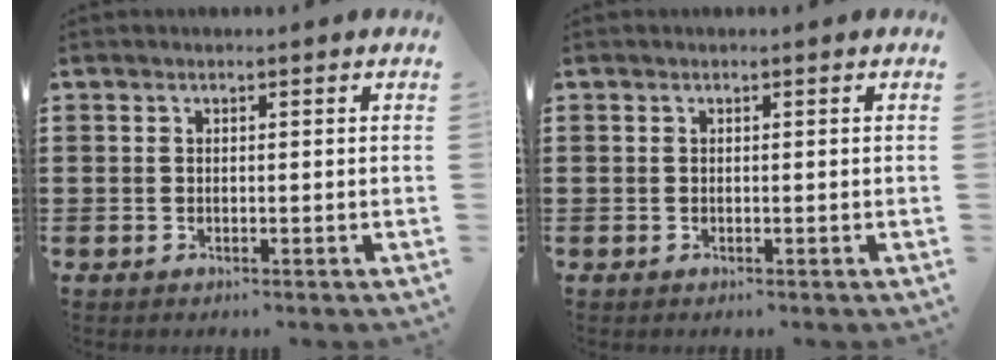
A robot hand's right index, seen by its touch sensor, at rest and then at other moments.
{"total": 0.0}